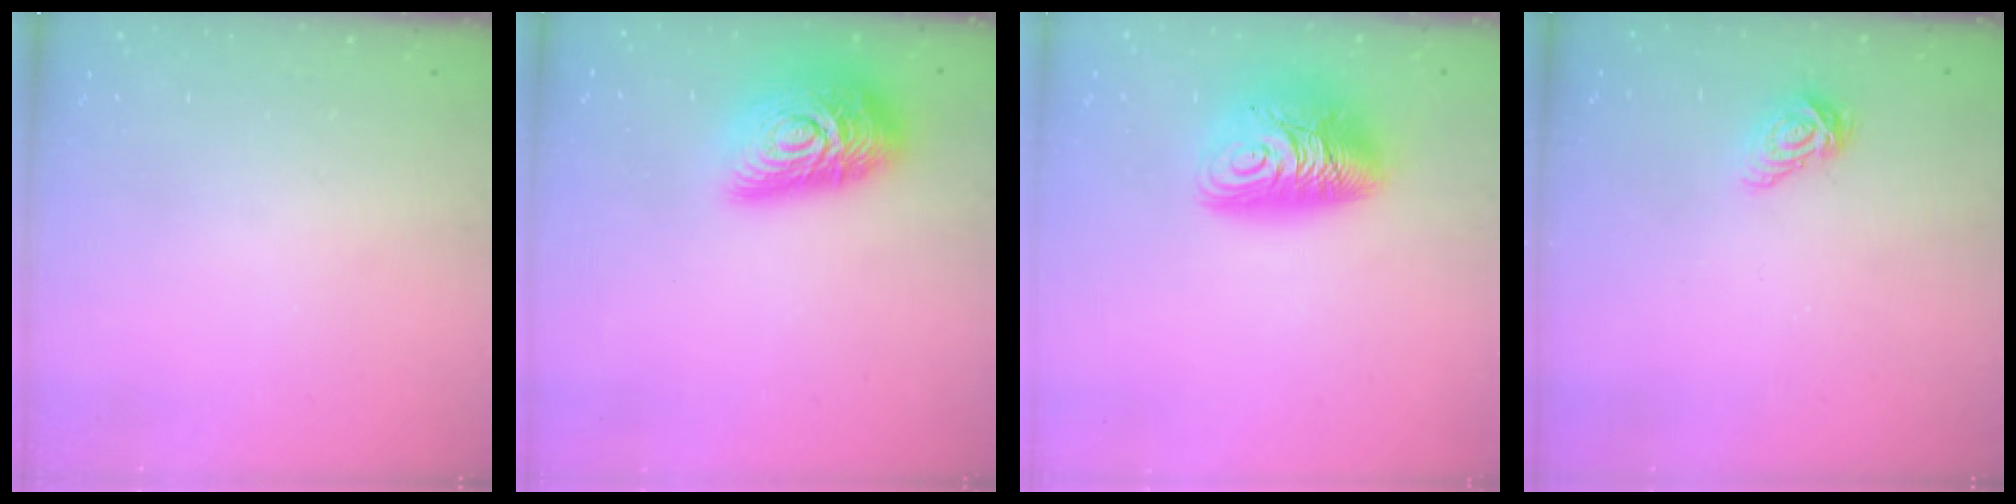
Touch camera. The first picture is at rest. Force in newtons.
{"total": 18.0, "press": 17.9, "slide": 0.7}
{"total": 12.2, "press": 12.1, "slide": 1.2}
{"total": 6.4, "press": 6.4, "slide": 0.5}